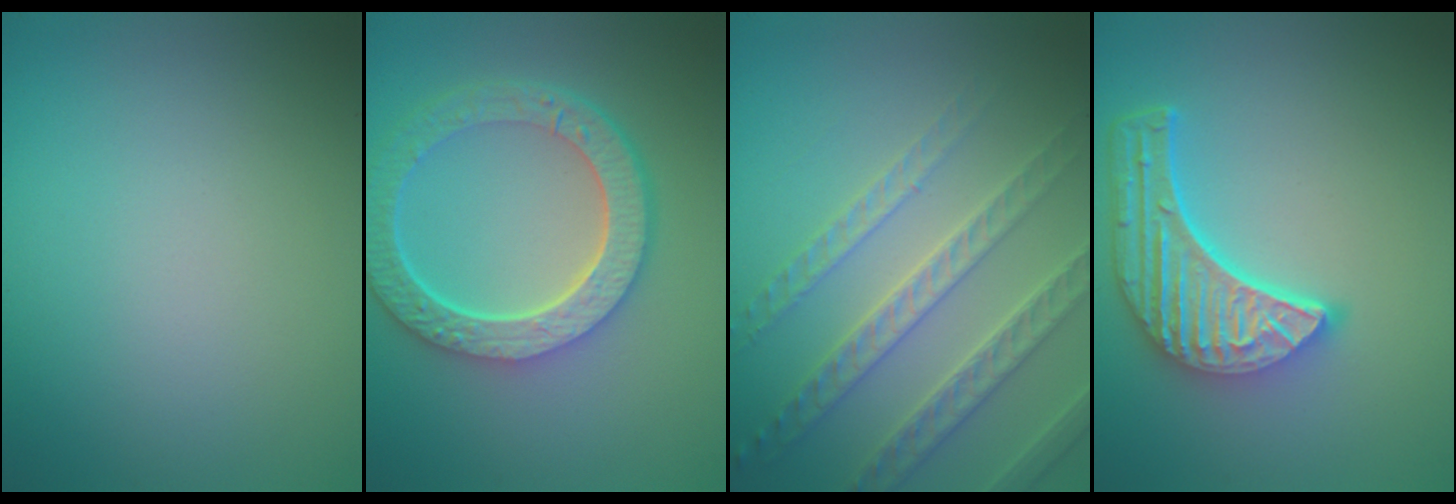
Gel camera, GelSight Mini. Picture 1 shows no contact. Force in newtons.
{"total": 6.4, "press": 4.8, "slide": 4.3}
{"total": 4.1, "press": 4.0, "slide": 0.8}
{"total": 5.7, "press": 4.4, "slide": 3.6}